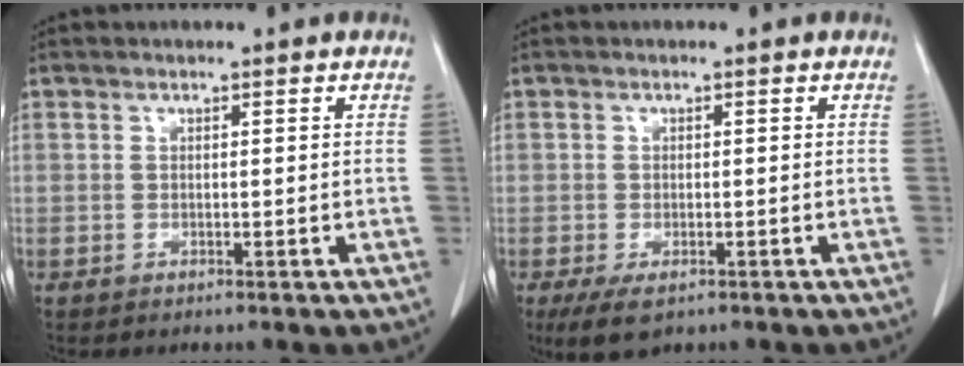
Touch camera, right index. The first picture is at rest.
{"total": 4.0, "force": [-2.2, 2.2, 2.5], "torque": [-0.049, -0.008, -0.029]}